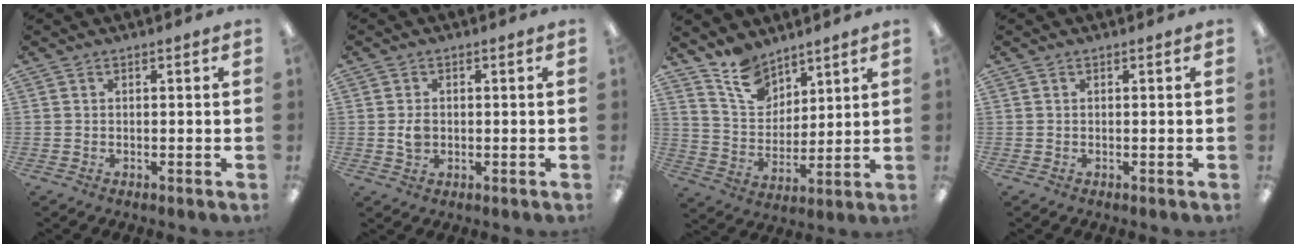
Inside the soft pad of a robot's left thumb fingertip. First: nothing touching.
{"total": 2.9, "force": [0.0, 2.1, 2.1], "torque": [-0.031, 0.002, -0.001]}
{"total": 10.7, "force": [8.5, 5.7, 3.1], "torque": [-0.070, -0.045, 0.166]}
{"total": 0.0}